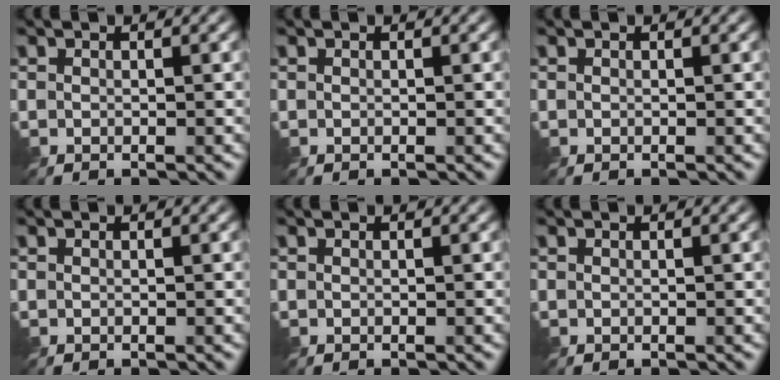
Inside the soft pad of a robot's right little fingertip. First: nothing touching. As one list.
[{"total": 0.0}, {"total": 0.0}, {"total": 0.0}, {"total": 0.0}, {"total": 0.0}]